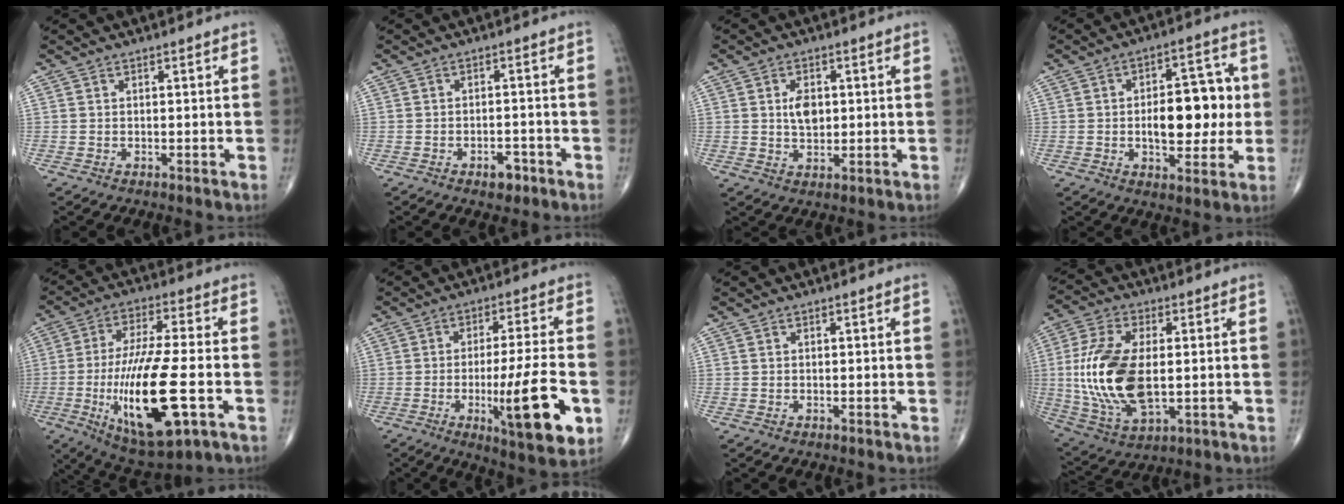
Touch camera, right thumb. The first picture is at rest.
{"total": 3.2, "force": [-2.0, 1.6, 1.9], "torque": [-0.018, 0.014, -0.027]}
{"total": 4.9, "force": [0.7, 3.1, 3.7], "torque": [-0.052, -0.005, 0.014]}
{"total": 13.9, "force": [-0.2, 7.2, 11.9], "torque": [-0.133, 0.018, -0.002]}
{"total": 20.8, "force": [-5.2, 5.9, 19.2], "torque": [-0.380, 0.001, -0.074]}
{"total": 15.5, "force": [-4.4, 2.7, 14.6], "torque": [-0.225, -0.001, -0.064]}
{"total": 0.0}
{"total": 18.0, "force": [-0.1, 9.2, 15.5], "torque": [-0.327, -0.008, 0.006]}